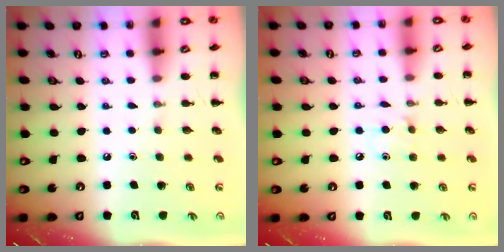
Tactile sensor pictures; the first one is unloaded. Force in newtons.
{"total": 5.3, "press": 5.1, "slide": 1.3}